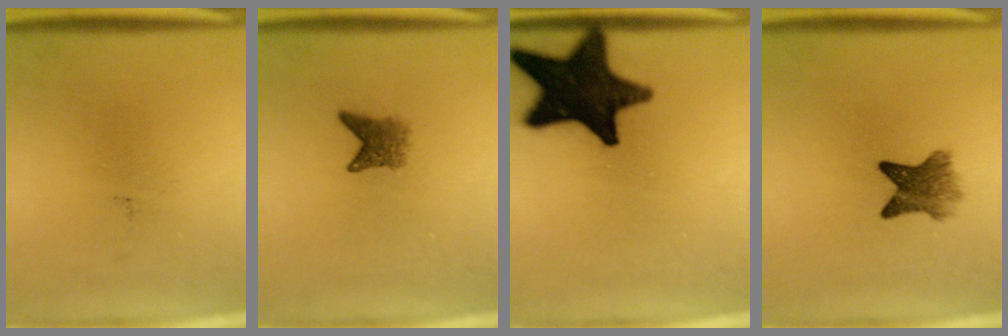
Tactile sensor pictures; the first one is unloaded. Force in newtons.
{"total": 2.8}
{"total": 18.5}
{"total": 5.2}